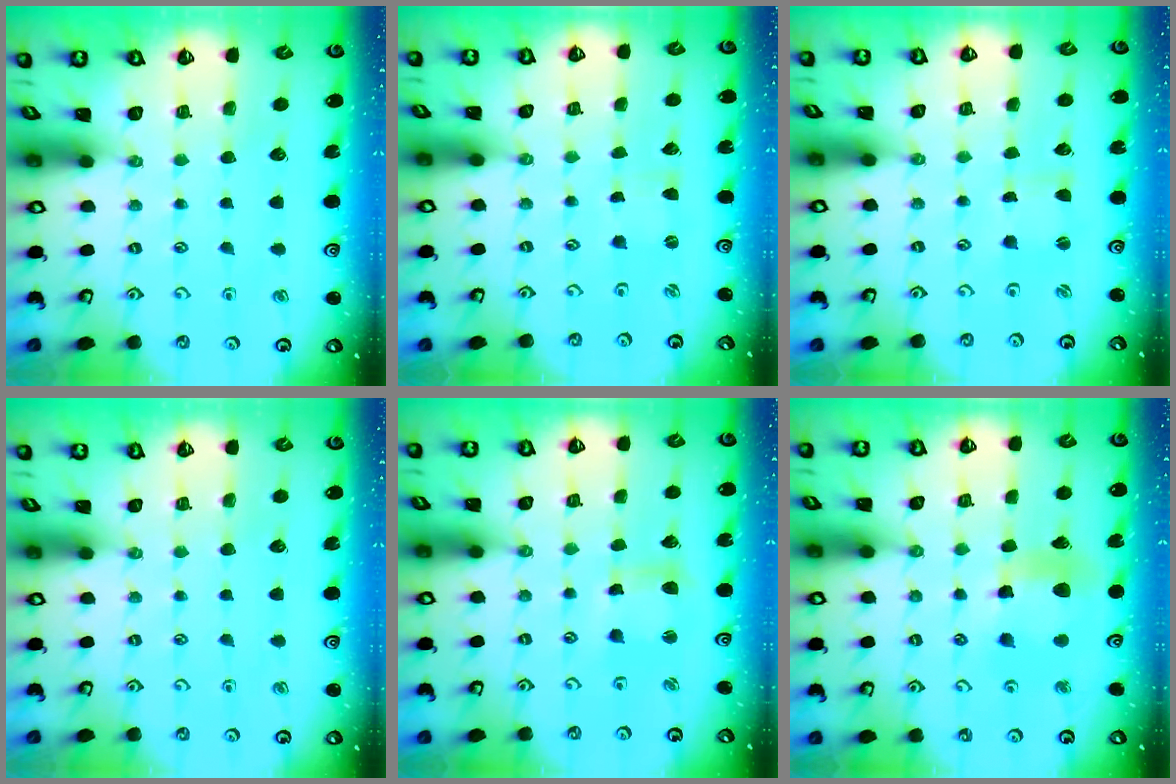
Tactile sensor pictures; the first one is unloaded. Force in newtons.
{"total": 0.0}
{"total": 0.6, "press": 0.5, "slide": 0.2}
{"total": 0.0}
{"total": 6.0, "press": 5.9, "slide": 0.9}
{"total": 10.6, "press": 10.5, "slide": 1.3}